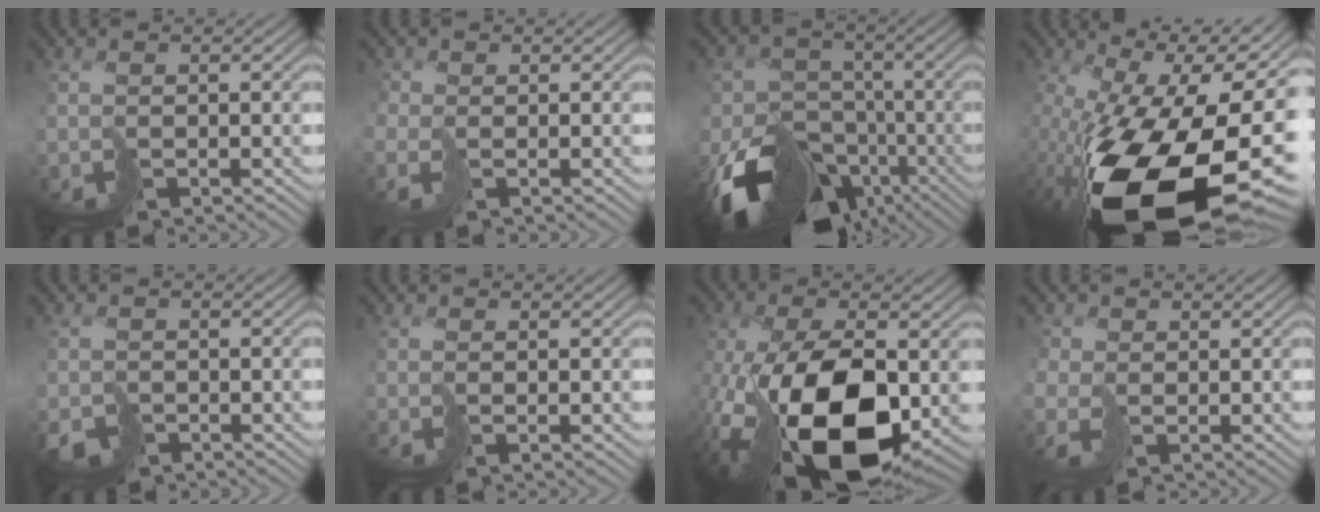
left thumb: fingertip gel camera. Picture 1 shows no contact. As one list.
[{"total": 2.3, "force": [-0.9, 1.5, 1.5], "torque": [-0.048, -0.005, -0.025]}, {"total": 15.2, "force": [-7.7, 11.3, 6.8], "torque": [-0.147, -0.051, -0.112]}, {"total": 21.3, "force": [-6.4, 11.8, 16.5], "torque": [-0.298, -0.067, -0.070]}, {"total": 1.8, "force": [-1.4, 1.2, 0.2], "torque": [0.001, -0.007, -0.028]}, {"total": 0.8, "force": [0.0, 0.1, 0.8], "torque": [-0.019, -0.002, -0.002]}, {"total": 19.0, "force": [-4.8, 9.7, 15.5], "torque": [-0.315, -0.053, -0.051]}, {"total": 3.2, "force": [-0.7, 2.4, 1.9], "torque": [-0.069, -0.008, -0.017]}]